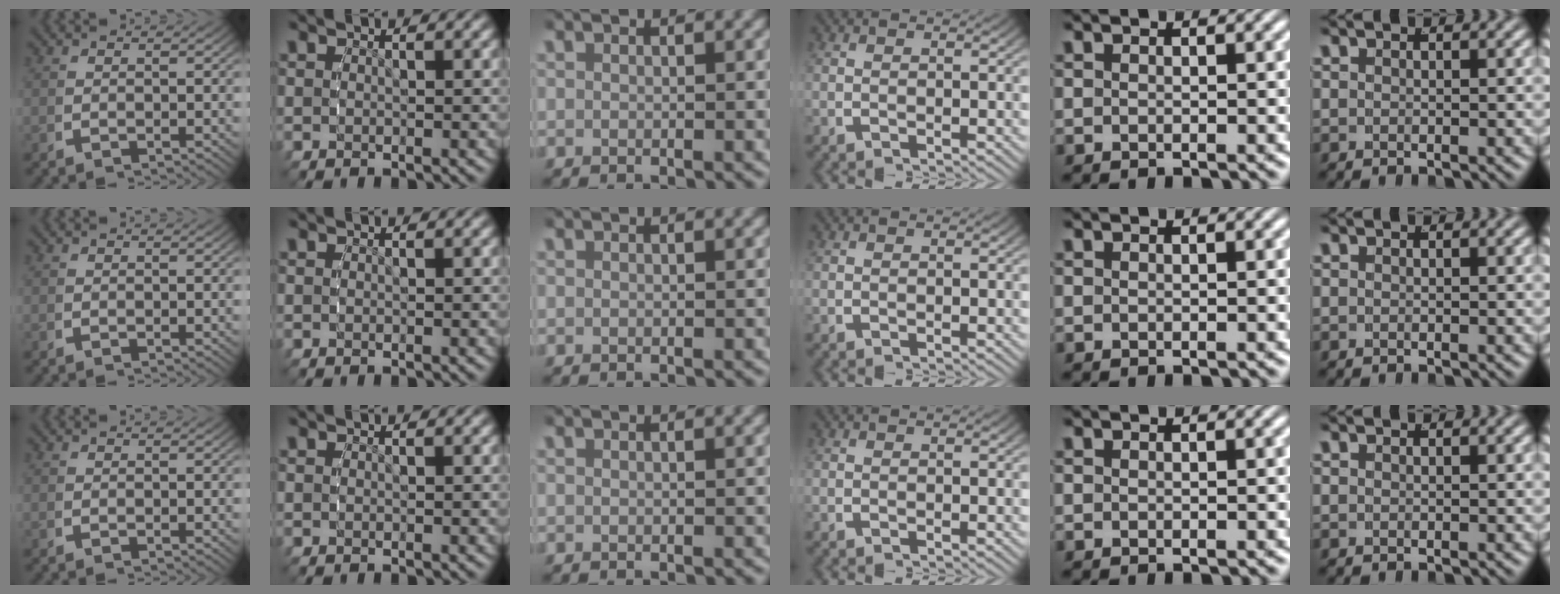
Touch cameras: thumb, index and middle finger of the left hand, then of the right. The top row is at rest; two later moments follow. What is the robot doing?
{"motion": "reach", "object": "toothpaste"}